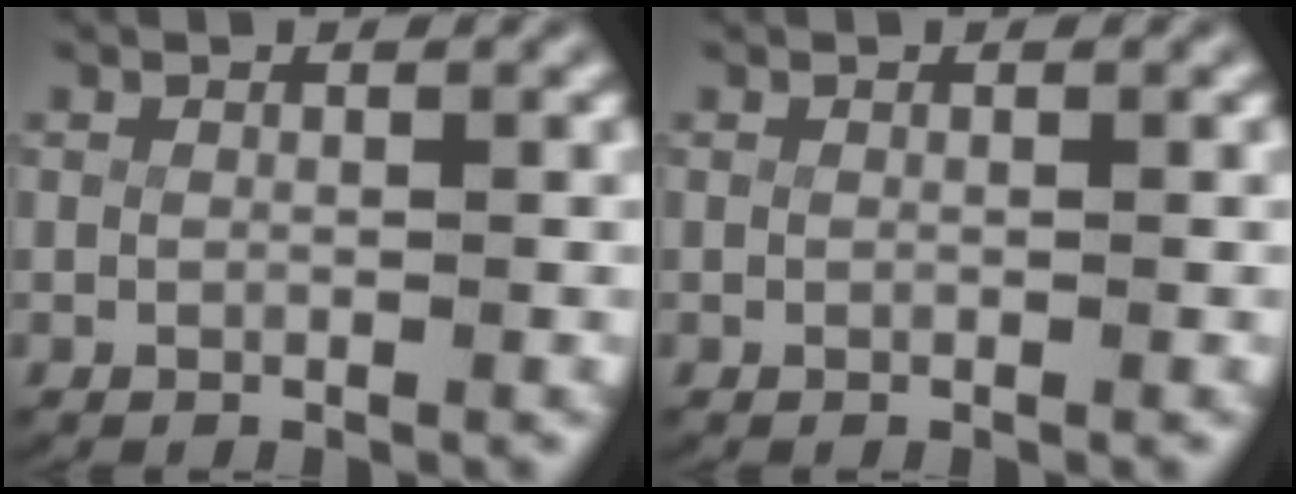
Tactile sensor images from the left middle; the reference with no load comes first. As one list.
[{"total": 0.0}]